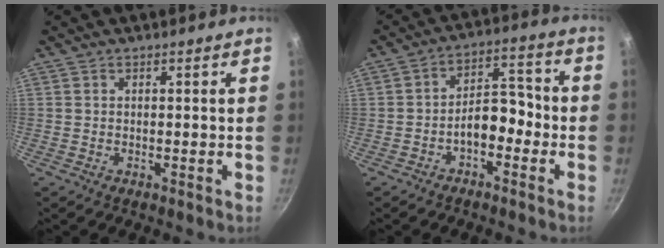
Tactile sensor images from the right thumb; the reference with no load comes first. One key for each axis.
{"total": 7.5, "fx": -3.0, "fy": 4.3, "fz": 5.4, "tx": -0.048, "ty": 0.048, "tz": -0.054}